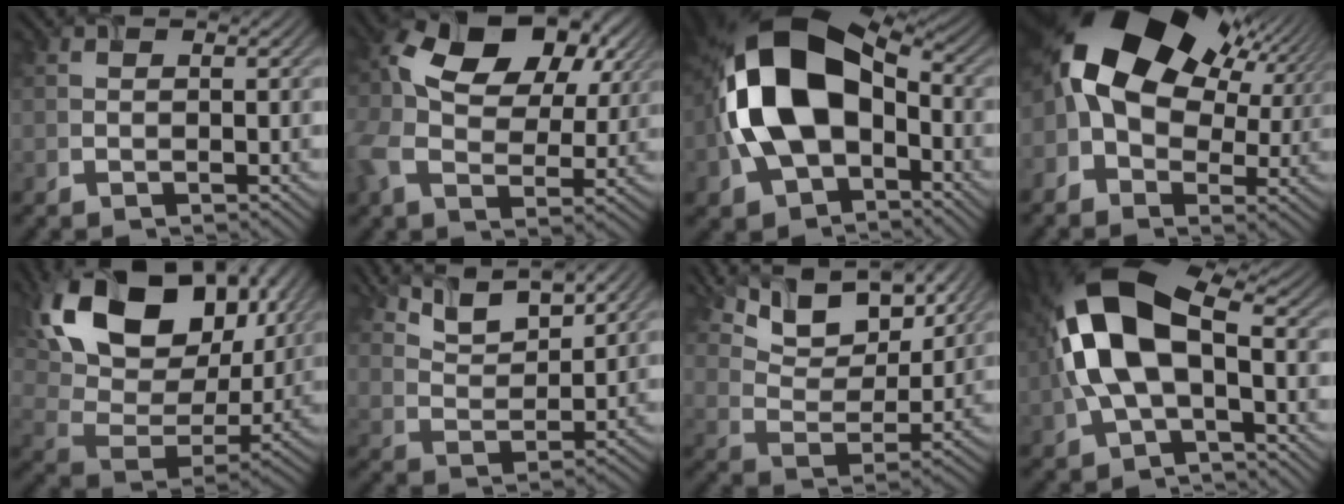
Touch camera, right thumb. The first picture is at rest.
{"total": 15.1, "force": [4.3, 10.4, 10.1], "torque": [-0.215, 0.005, 0.083]}
{"total": 16.5, "force": [-2.4, 11.2, 11.8], "torque": [-0.251, -0.012, -0.045]}
{"total": 18.1, "force": [4.4, 12.3, 12.5], "torque": [-0.234, -0.006, 0.097]}
{"total": 18.7, "force": [8.6, 11.7, 11.7], "torque": [-0.243, 0.018, 0.147]}
{"total": 8.2, "force": [6.4, 2.7, 4.3], "torque": [-0.099, 0.000, 0.127]}
{"total": 11.7, "force": [8.6, 5.2, 6.1], "torque": [-0.133, -0.009, 0.146]}
{"total": 13.7, "force": [-0.2, 7.5, 11.5], "torque": [-0.255, 0.019, -0.011]}